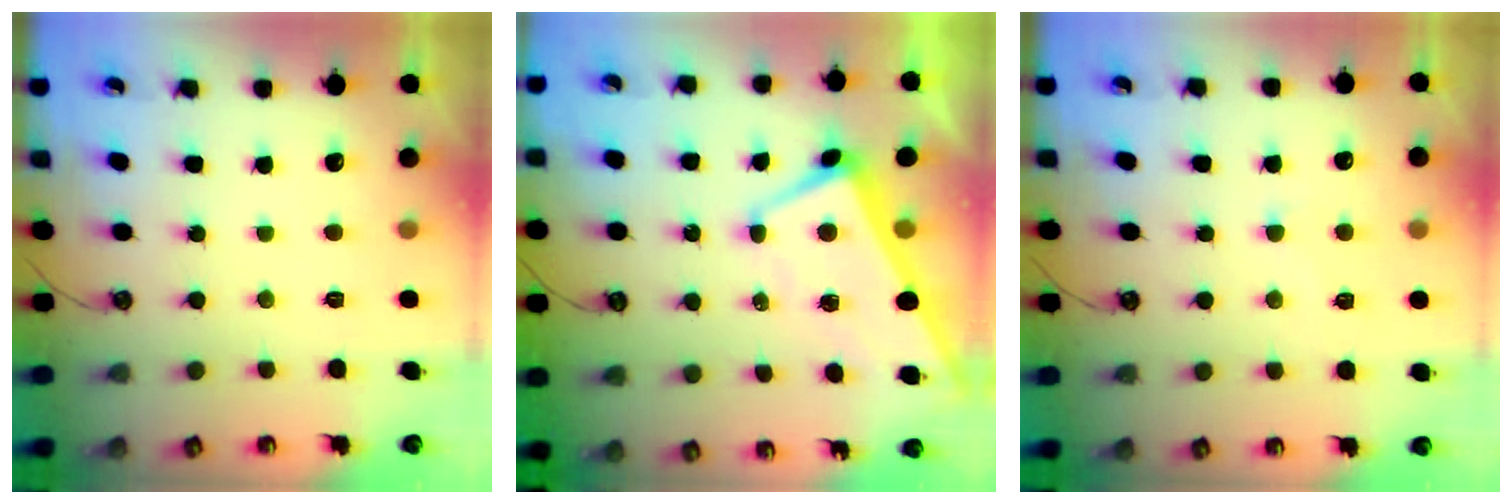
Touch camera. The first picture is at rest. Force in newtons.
{"total": 0.9, "press": 0.1, "slide": 0.8}
{"total": 0.8, "press": 0.0, "slide": 0.8}